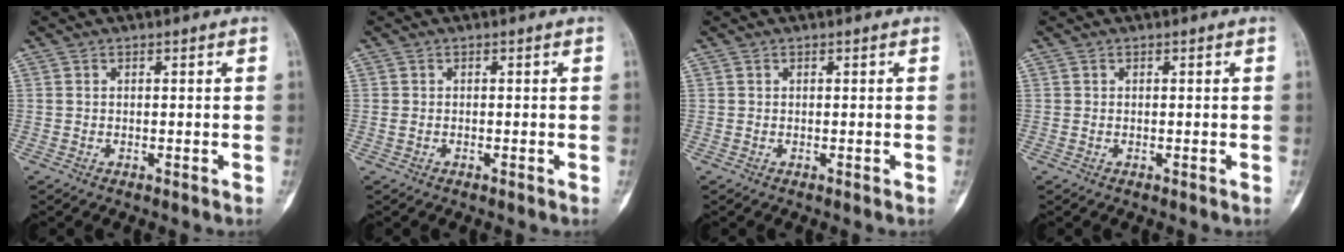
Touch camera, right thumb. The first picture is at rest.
{"total": 0.6, "force": [-0.3, 0.3, 0.4], "torque": [-0.013, 0.002, -0.007]}
{"total": 0.0}
{"total": 0.0}